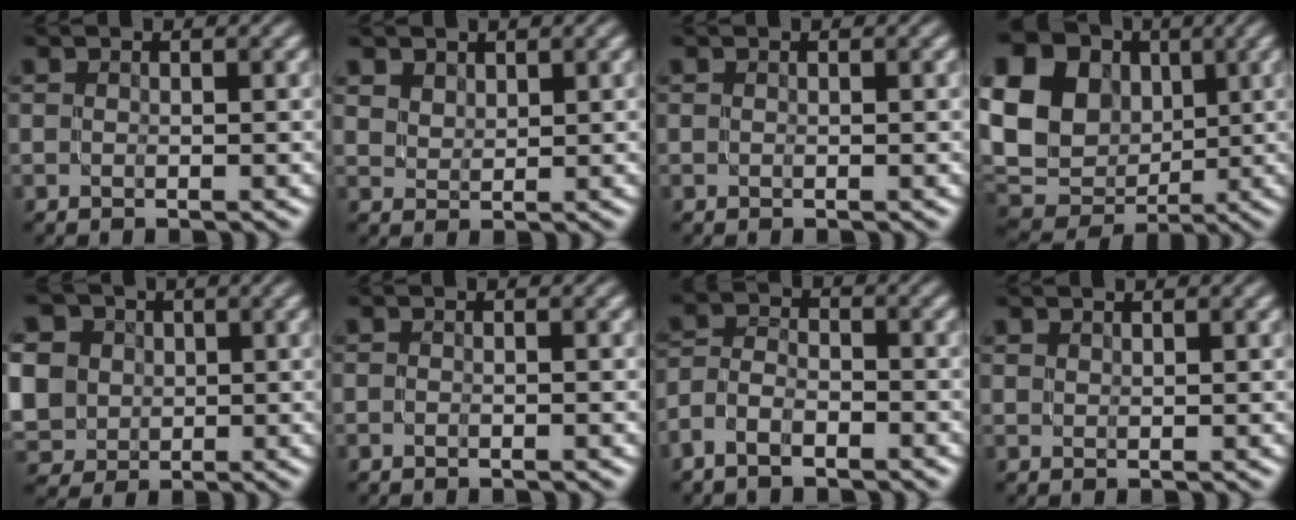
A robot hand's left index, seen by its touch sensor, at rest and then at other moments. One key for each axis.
{"total": 2.3, "fx": 1.9, "fy": 1.2, "fz": 0.6, "tx": -0.020, "ty": 0.001, "tz": 0.039}
{"total": 0.0}
{"total": 17.8, "fx": 3.9, "fy": 15.0, "fz": 8.8, "tx": -0.206, "ty": 0.031, "tz": 0.038}
{"total": 10.9, "fx": 2.1, "fy": 9.5, "fz": 4.9, "tx": -0.130, "ty": 0.016, "tz": 0.017}
{"total": 0.6, "fx": -0.4, "fy": 0.1, "fz": 0.4, "tx": -0.008, "ty": 0.000, "tz": -0.008}
{"total": 3.5, "fx": -2.4, "fy": 1.7, "fz": 1.9, "tx": -0.031, "ty": 0.005, "tz": -0.054}
{"total": 0.5, "fx": 0.5, "fy": -0.1, "fz": -0.1, "tx": 0.004, "ty": 0.000, "tz": 0.011}